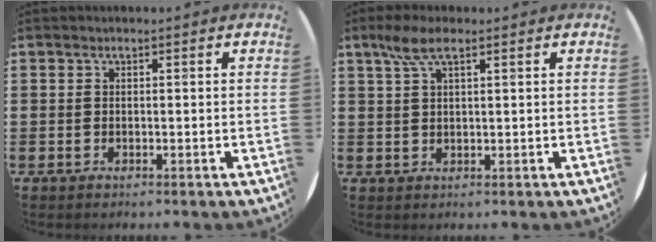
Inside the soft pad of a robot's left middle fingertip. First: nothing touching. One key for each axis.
{"total": 4.3, "fx": 2.6, "fy": 1.2, "fz": 3.3, "tx": -0.070, "ty": 0.007, "tz": 0.045}